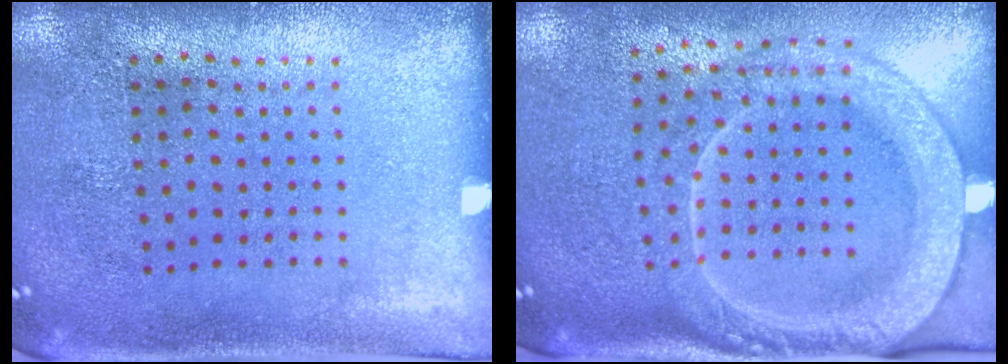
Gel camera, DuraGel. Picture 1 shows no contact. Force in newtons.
{"total": 2.4, "press": 2.2, "slide": 1.1}